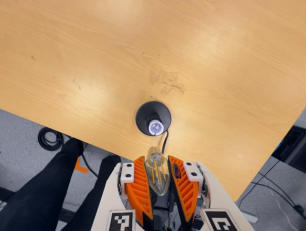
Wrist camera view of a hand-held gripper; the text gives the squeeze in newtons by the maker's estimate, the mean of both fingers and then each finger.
{"total": 12.5, "left": 14.0, "right": 11.0}